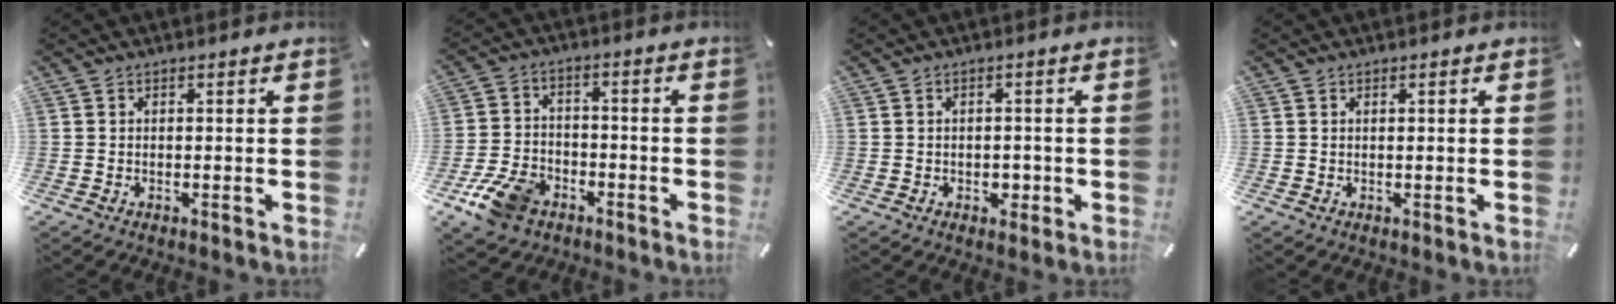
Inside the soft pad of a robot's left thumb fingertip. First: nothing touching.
{"total": 10.6, "force": [-6.0, 7.3, 4.8], "torque": [-0.091, 0.038, -0.110]}
{"total": 2.6, "force": [-0.7, 2.1, 1.2], "torque": [-0.015, -0.001, -0.016]}
{"total": 0.7, "force": [0.1, 0.0, 0.7], "torque": [-0.011, -0.002, 0.002]}